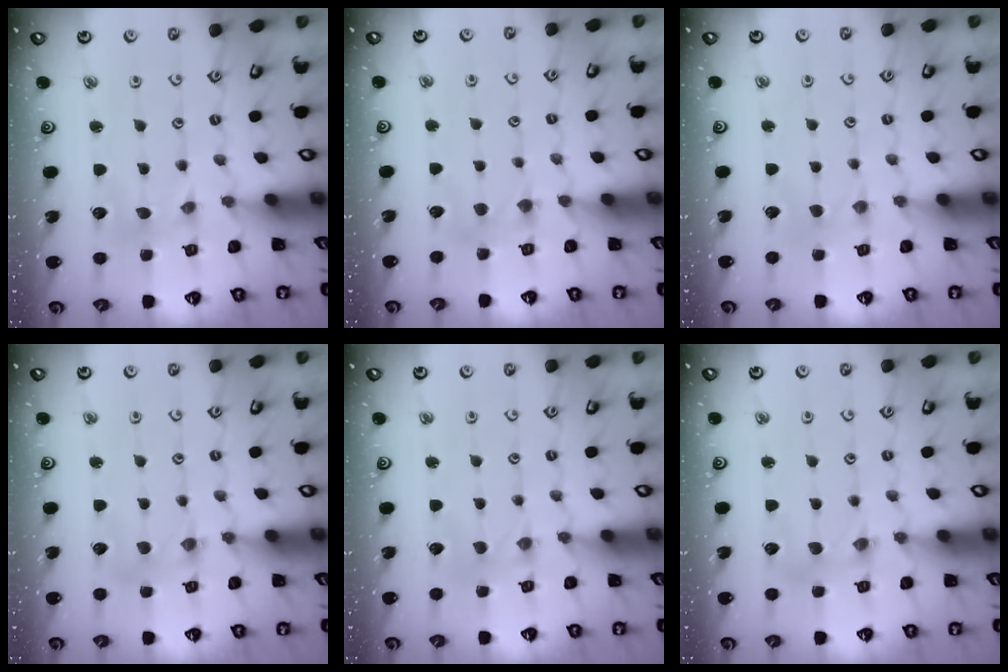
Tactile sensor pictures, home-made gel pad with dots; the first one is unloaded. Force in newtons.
{"total": 4.3, "press": 4.3, "slide": 0.6}
{"total": 0.0}
{"total": 1.5, "press": 1.5, "slide": 0.1}
{"total": 0.0}
{"total": 1.9, "press": 1.9, "slide": 0.3}